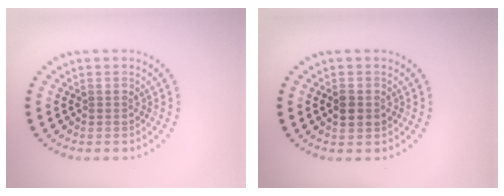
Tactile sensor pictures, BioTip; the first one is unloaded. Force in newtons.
{"total": 2.2, "press": 2.2, "slide": 0.2}